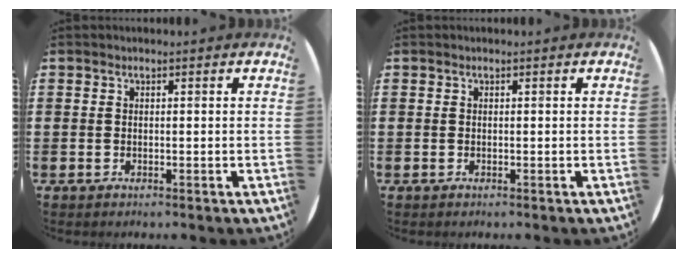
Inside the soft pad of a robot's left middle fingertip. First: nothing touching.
{"total": 0.0}